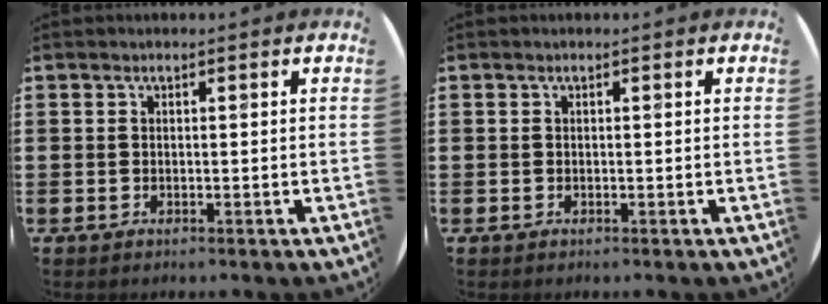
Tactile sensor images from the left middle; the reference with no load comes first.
{"total": 0.0}